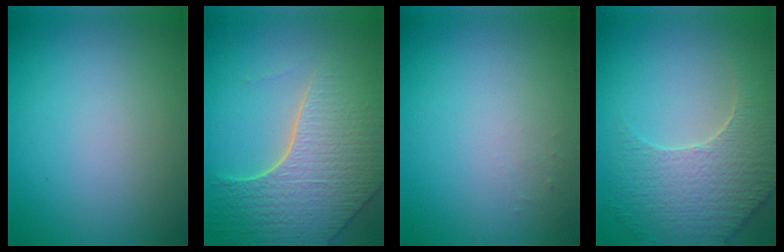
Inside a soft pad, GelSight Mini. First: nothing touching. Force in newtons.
{"total": 7.9, "press": 5.7, "slide": 5.5}
{"total": 0.5, "press": 0.5, "slide": 0.2}
{"total": 5.1, "press": 4.7, "slide": 2.0}